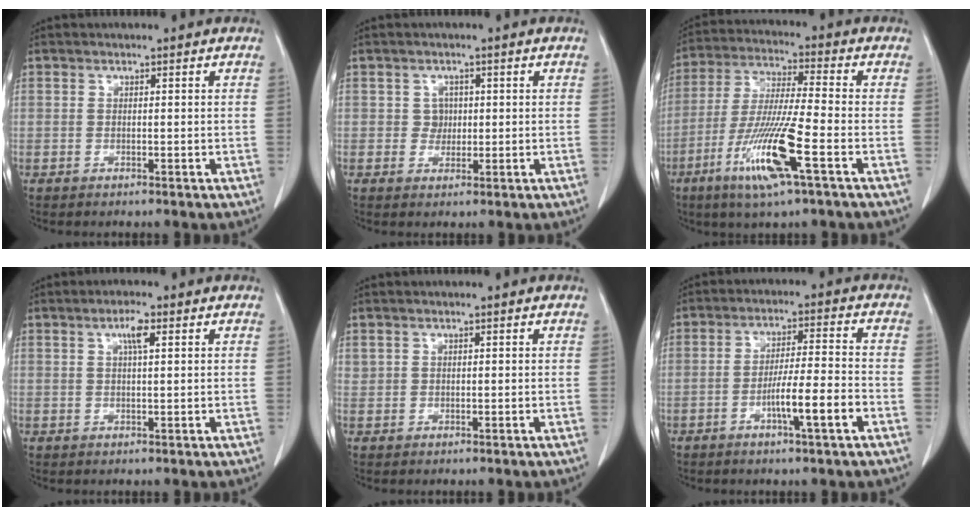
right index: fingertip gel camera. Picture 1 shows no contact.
{"total": 2.2, "force": [0.3, 2.1, 0.6], "torque": [-0.004, 0.002, 0.004]}
{"total": 13.5, "force": [-5.8, 0.3, 12.2], "torque": [-0.250, -0.025, -0.109]}
{"total": 2.8, "force": [1.2, 0.4, 2.5], "torque": [-0.048, 0.002, 0.020]}
{"total": 0.9, "force": [0.7, 0.6, 0.1], "torque": [0.008, 0.005, 0.010]}
{"total": 7.7, "force": [-3.1, 0.0, 7.0], "torque": [-0.121, 0.001, -0.053]}